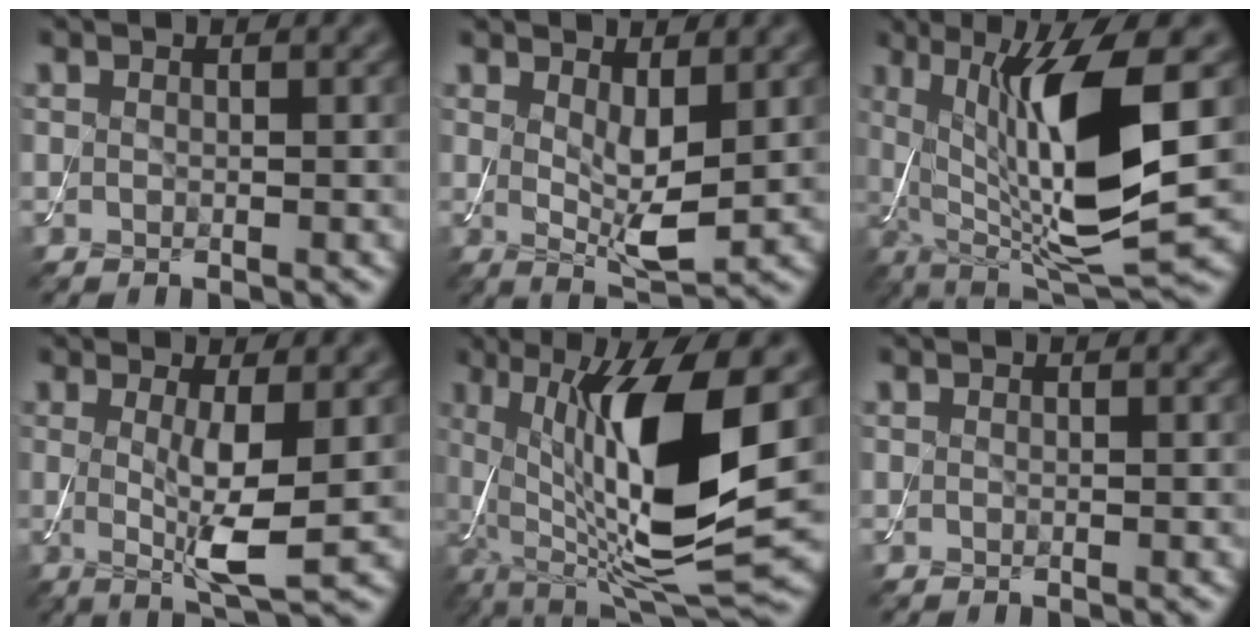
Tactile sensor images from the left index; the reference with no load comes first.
{"total": 3.7, "force": [0.8, 1.1, 3.4], "torque": [-0.066, -0.013, 0.019]}
{"total": 11.9, "force": [1.3, 2.8, 11.5], "torque": [-0.191, -0.009, 0.032]}
{"total": 5.0, "force": [0.0, 0.9, 4.9], "torque": [-0.089, -0.015, 0.004]}
{"total": 13.2, "force": [1.5, 3.5, 12.6], "torque": [-0.220, -0.016, 0.036]}
{"total": 0.0}